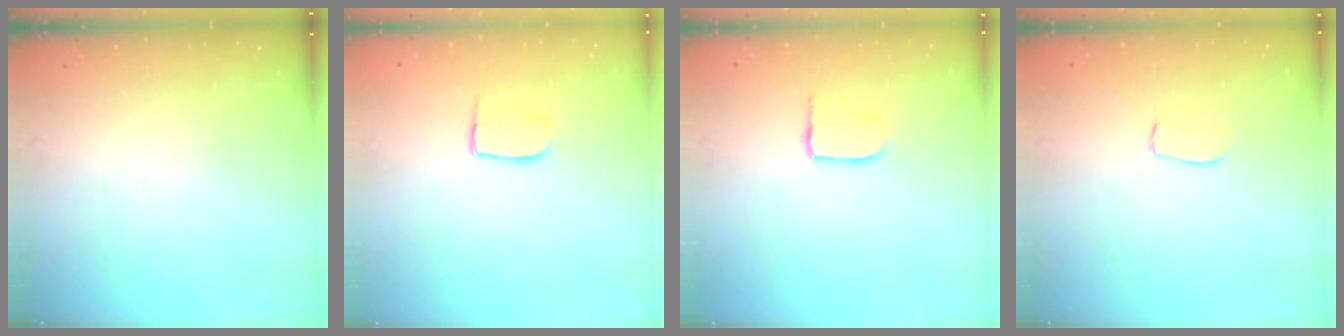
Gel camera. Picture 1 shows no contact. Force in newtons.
{"total": 7.0, "press": 7.0, "slide": 0.3}
{"total": 5.7, "press": 5.7, "slide": 0.5}
{"total": 3.3, "press": 3.3, "slide": 0.2}